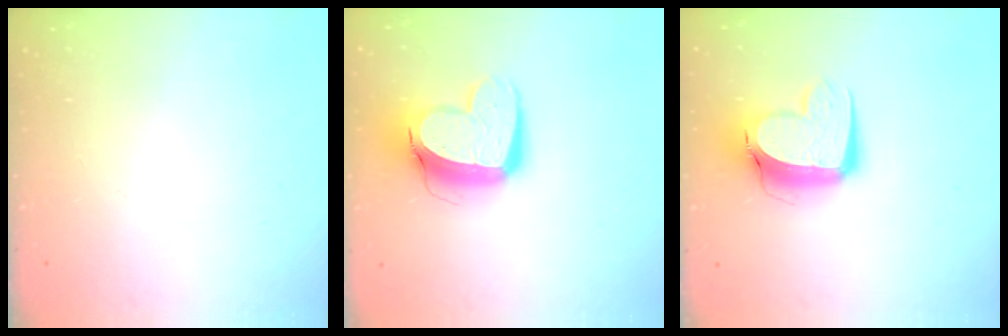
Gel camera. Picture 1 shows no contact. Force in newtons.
{"total": 13.5, "press": 13.4, "slide": 1.4}
{"total": 12.0, "press": 12.0, "slide": 1.2}